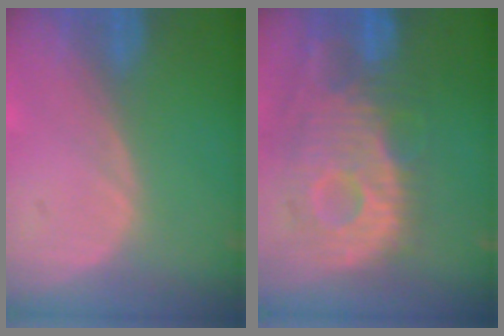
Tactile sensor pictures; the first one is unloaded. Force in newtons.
{"total": 12.2, "press": 10.8, "slide": 5.6}